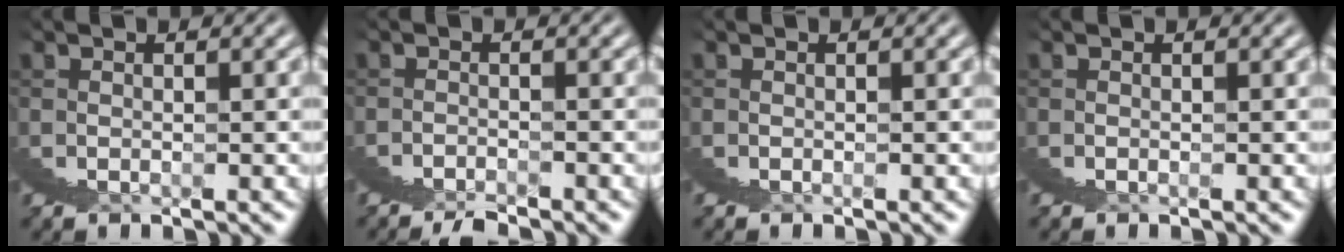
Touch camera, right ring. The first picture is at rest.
{"total": 1.1, "force": [-0.2, -1.0, -0.4], "torque": [0.030, 0.019, -0.013]}
{"total": 0.0}
{"total": 0.0}